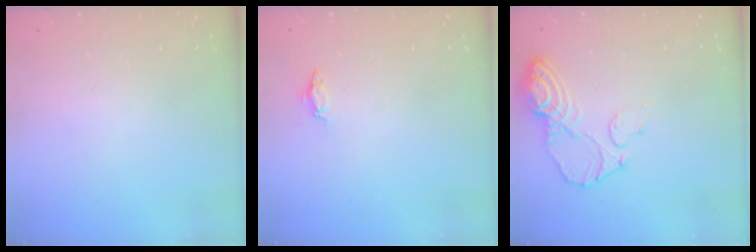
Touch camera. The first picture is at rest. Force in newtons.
{"total": 3.9, "press": 3.9, "slide": 0.5}
{"total": 10.5, "press": 10.4, "slide": 0.9}